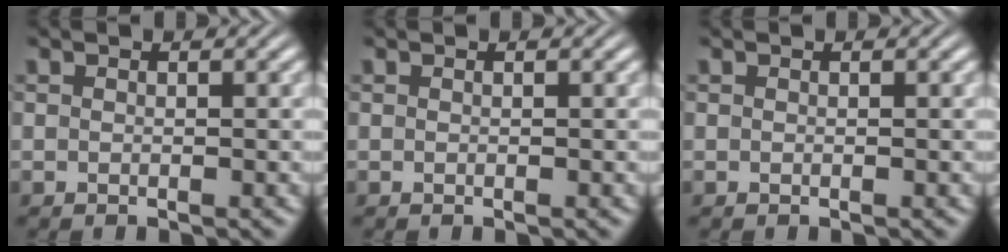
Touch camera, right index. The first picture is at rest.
{"total": 0.0}
{"total": 0.0}